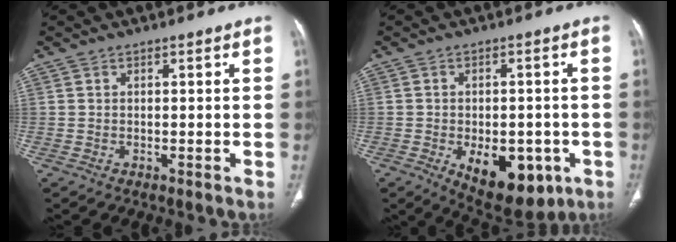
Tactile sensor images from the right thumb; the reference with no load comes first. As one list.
[{"total": 13.3, "force": [-4.9, 7.4, 9.9], "torque": [-0.118, 0.005, -0.052]}]